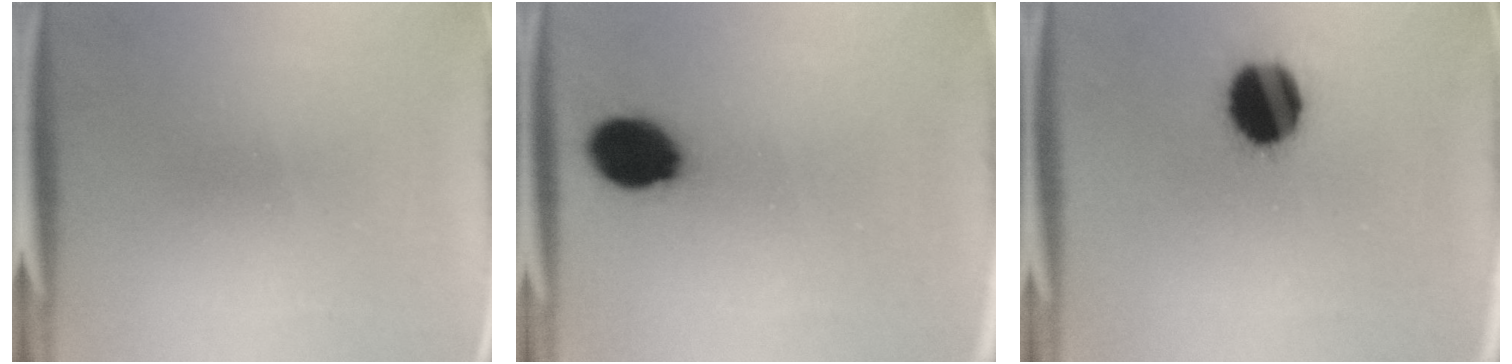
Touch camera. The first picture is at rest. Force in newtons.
{"total": 10.4}
{"total": 15.0}